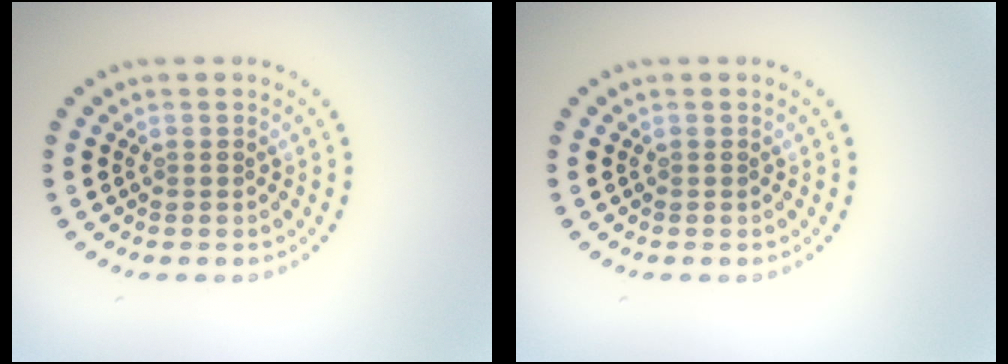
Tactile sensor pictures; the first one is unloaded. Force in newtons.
{"total": 0.0}